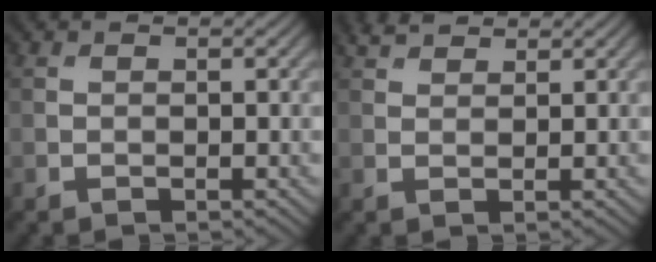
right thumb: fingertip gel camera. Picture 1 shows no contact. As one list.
[{"total": 2.2, "force": [1.9, 0.8, 0.8], "torque": [-0.022, 0.006, 0.043]}]